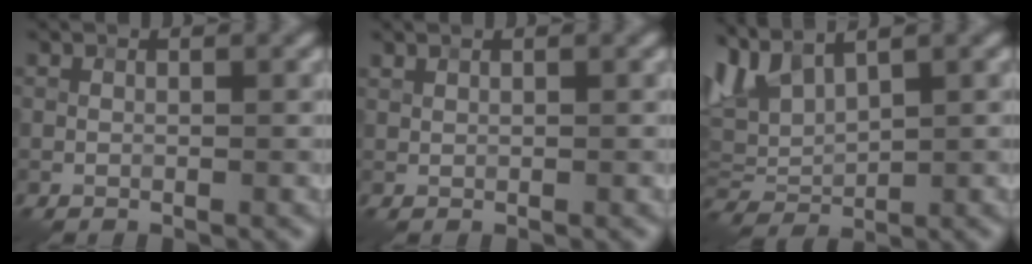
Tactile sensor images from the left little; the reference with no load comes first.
{"total": 0.0}
{"total": 4.1, "force": [2.8, 1.7, 2.5], "torque": [-0.065, -0.001, 0.060]}